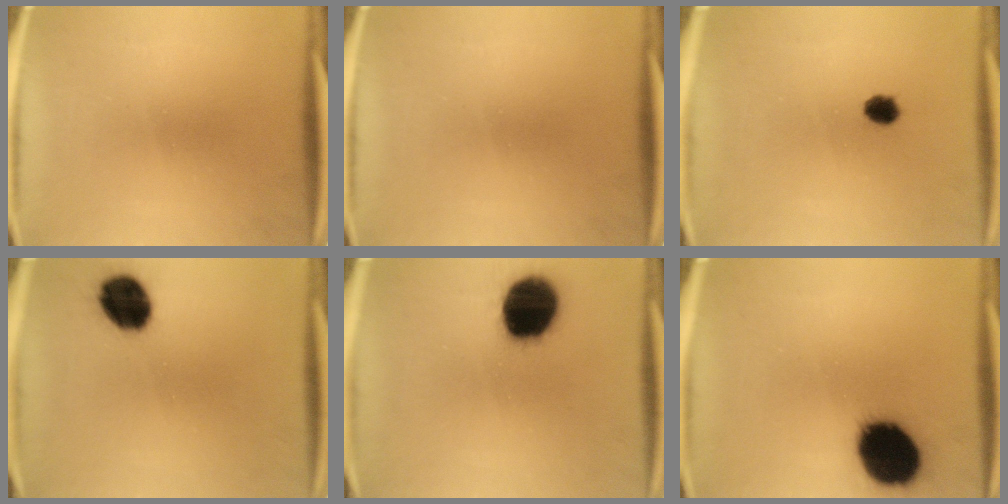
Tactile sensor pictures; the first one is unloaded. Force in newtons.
{"total": 0.0}
{"total": 2.9}
{"total": 11.7}
{"total": 19.2}
{"total": 19.7}